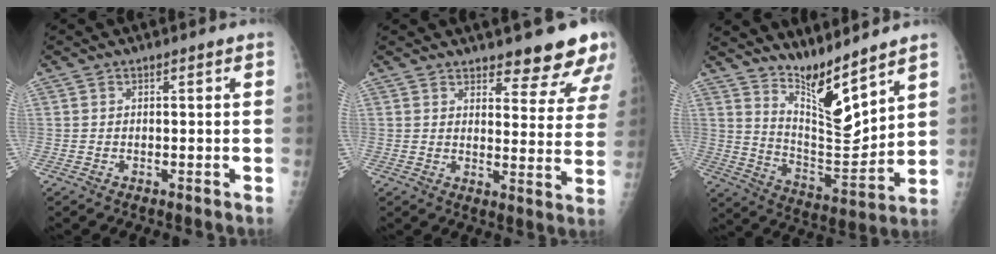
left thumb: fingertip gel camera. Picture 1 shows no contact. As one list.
[{"total": 11.5, "force": [9.8, 3.0, 5.2], "torque": [-0.026, -0.072, 0.115]}, {"total": 11.8, "force": [9.5, 2.1, 6.7], "torque": [-0.093, -0.089, 0.183]}]